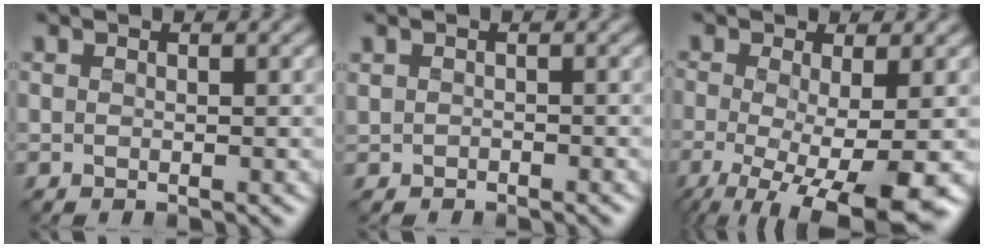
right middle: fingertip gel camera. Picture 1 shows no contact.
{"total": 0.9, "force": [-0.7, 0.2, -0.5], "torque": [0.015, -0.002, -0.010]}
{"total": 7.9, "force": [-3.1, 1.8, 7.0], "torque": [-0.106, -0.019, -0.048]}